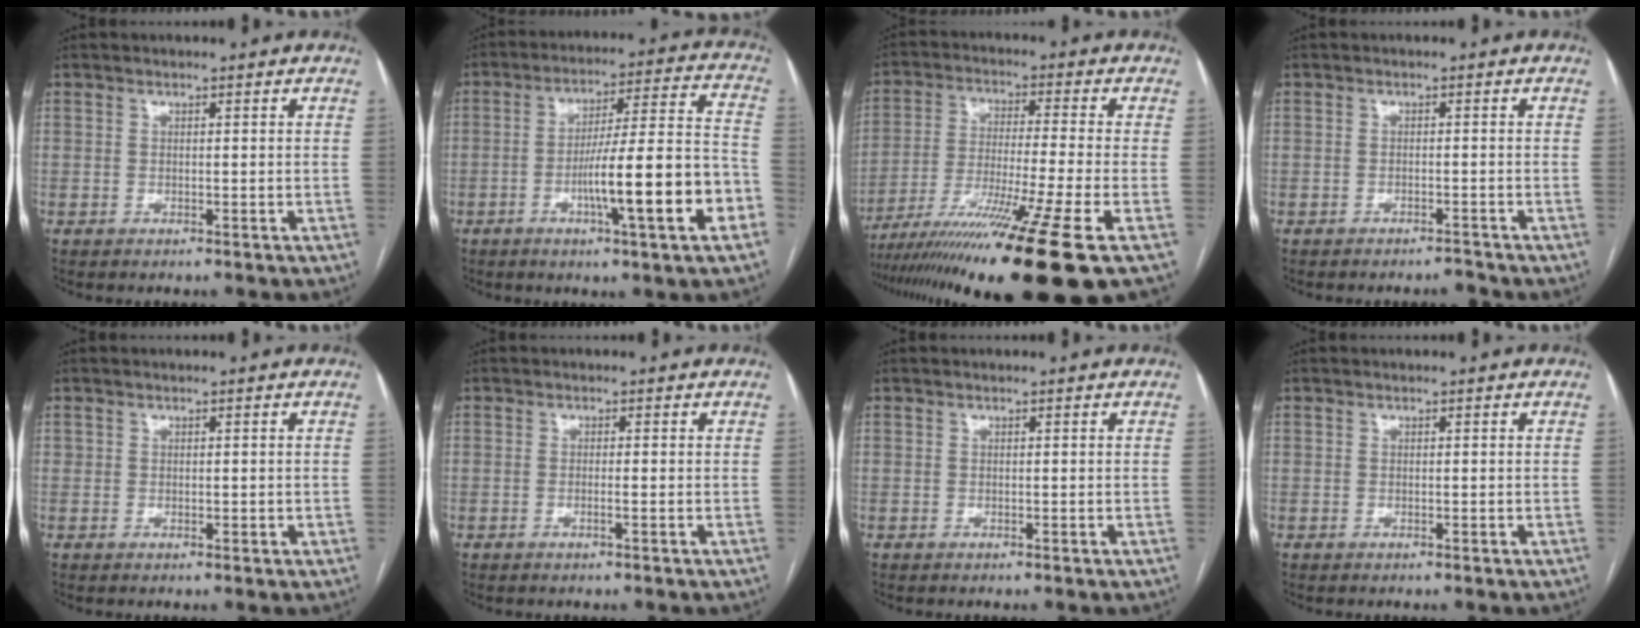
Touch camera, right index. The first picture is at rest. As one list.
[{"total": 16.2, "force": [-5.7, 0.5, 15.1], "torque": [-0.235, 0.008, -0.086]}, {"total": 19.2, "force": [-12.9, -2.3, 14.0], "torque": [-0.217, -0.054, -0.221]}, {"total": 1.3, "force": [-1.3, 0.1, 0.0], "torque": [0.000, -0.005, -0.016]}, {"total": 0.9, "force": [0.1, 0.8, 0.5], "torque": [-0.008, 0.006, 0.005]}, {"total": 0.9, "force": [-0.4, -0.1, 0.8], "torque": [-0.014, 0.001, -0.007]}, {"total": 0.0}, {"total": 0.0}]